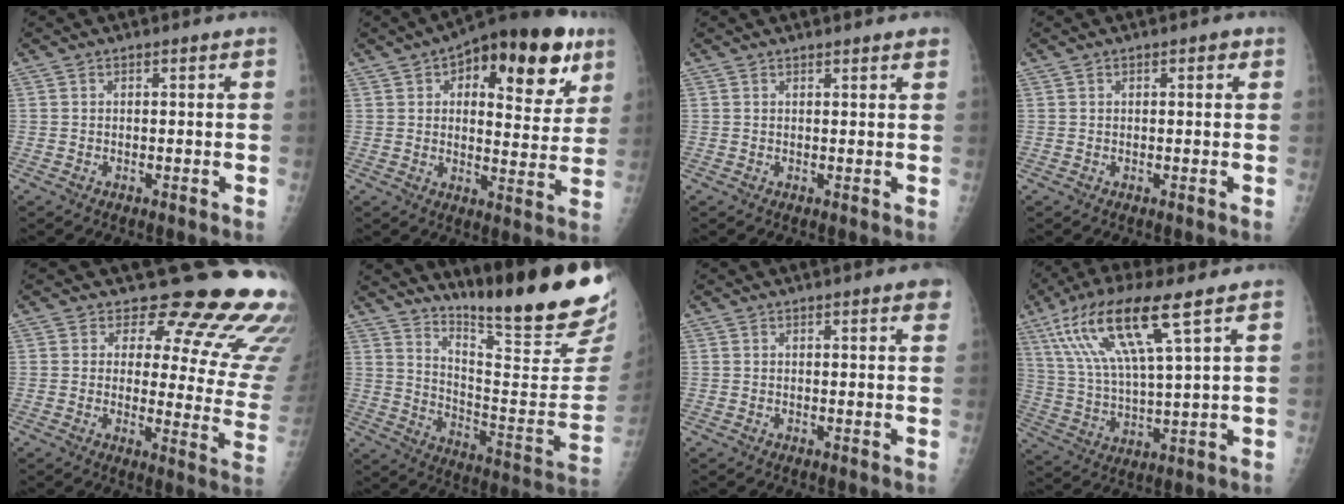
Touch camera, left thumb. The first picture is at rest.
{"total": 20.5, "force": [9.9, 9.9, 15.0], "torque": [-0.162, -0.017, 0.136]}
{"total": 2.2, "force": [1.9, 0.3, 1.0], "torque": [-0.006, -0.002, 0.019]}
{"total": 1.4, "force": [0.6, 0.7, 1.1], "torque": [-0.008, 0.001, 0.007]}
{"total": 19.9, "force": [15.7, 8.1, 9.3], "torque": [-0.066, -0.118, 0.164]}
{"total": 24.5, "force": [20.1, 2.0, 13.9], "torque": [-0.188, -0.170, 0.291]}
{"total": 2.6, "force": [1.7, 0.4, 2.0], "torque": [-0.018, 0.000, 0.016]}
{"total": 16.6, "force": [8.3, 3.0, 14.1], "torque": [-0.292, -0.019, 0.161]}